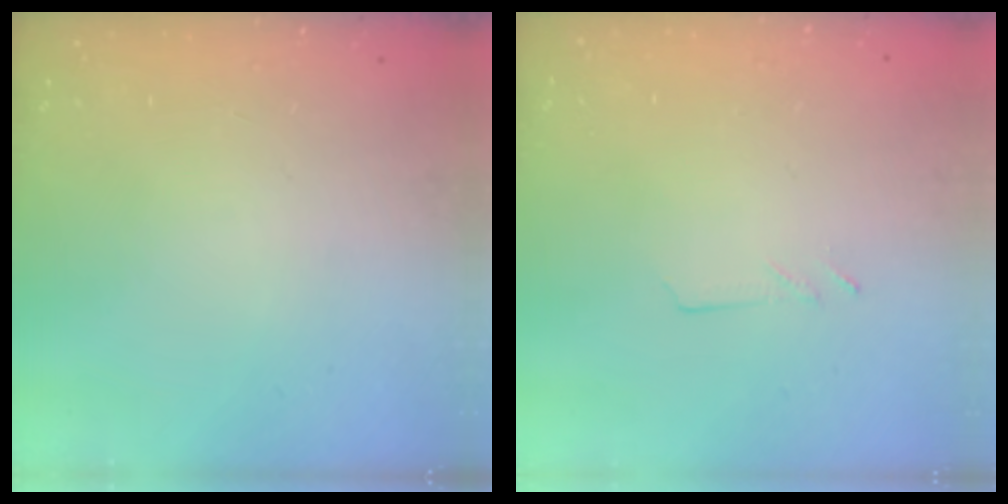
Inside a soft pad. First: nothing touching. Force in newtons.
{"total": 2.2, "press": 2.2, "slide": 0.2}